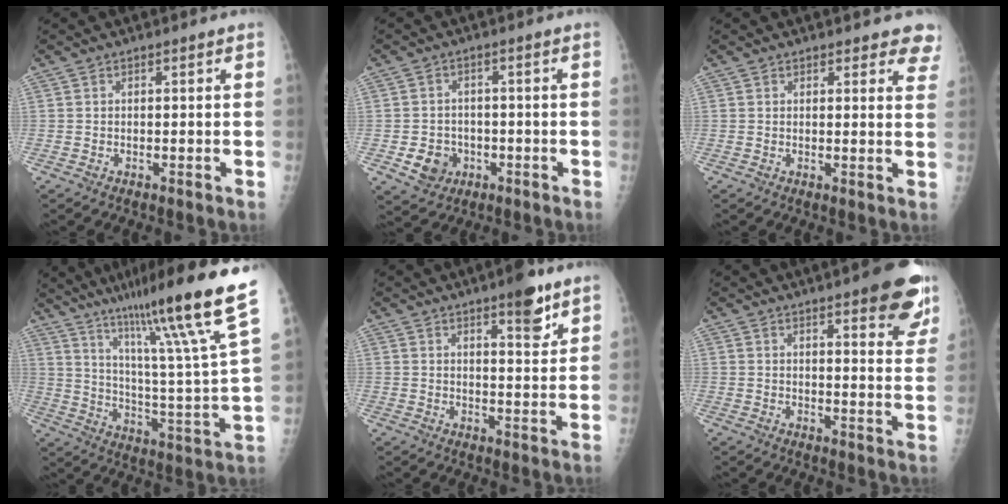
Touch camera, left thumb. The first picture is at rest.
{"total": 6.0, "force": [-1.9, 5.3, 2.3], "torque": [-0.013, 0.008, -0.026]}
{"total": 6.0, "force": [5.3, 2.7, 0.8], "torque": [0.042, -0.022, 0.037]}
{"total": 25.6, "force": [16.9, 0.8, 19.2], "torque": [-0.283, -0.071, 0.265]}
{"total": 7.1, "force": [4.6, 2.1, 5.0], "torque": [-0.054, -0.027, 0.062]}
{"total": 13.2, "force": [8.2, 3.6, 9.7], "torque": [-0.083, -0.039, 0.095]}